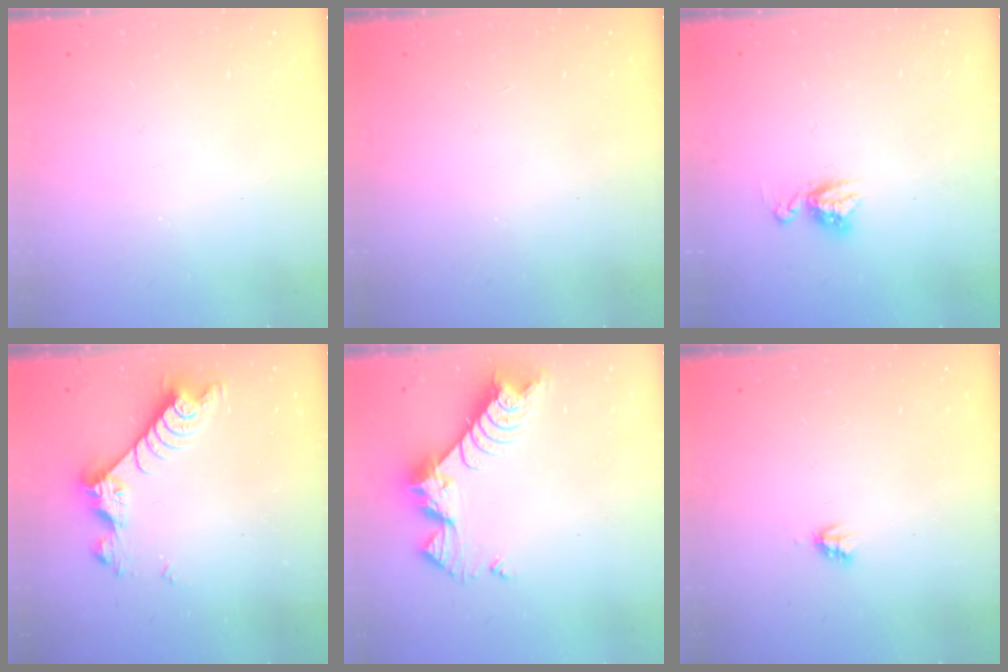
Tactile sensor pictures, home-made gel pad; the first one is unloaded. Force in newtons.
{"total": 1.1, "press": 1.1, "slide": 0.1}
{"total": 7.7, "press": 7.7, "slide": 0.6}
{"total": 7.0, "press": 7.0, "slide": 0.5}
{"total": 8.7, "press": 8.7, "slide": 0.9}
{"total": 2.7, "press": 2.7, "slide": 0.2}